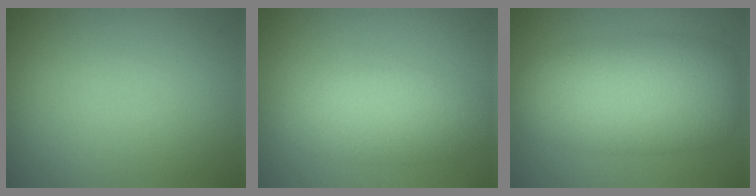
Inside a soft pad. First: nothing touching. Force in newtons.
{"total": 4.3, "press": 4.3, "slide": 0.5}
{"total": 9.6, "press": 9.6, "slide": 0.1}